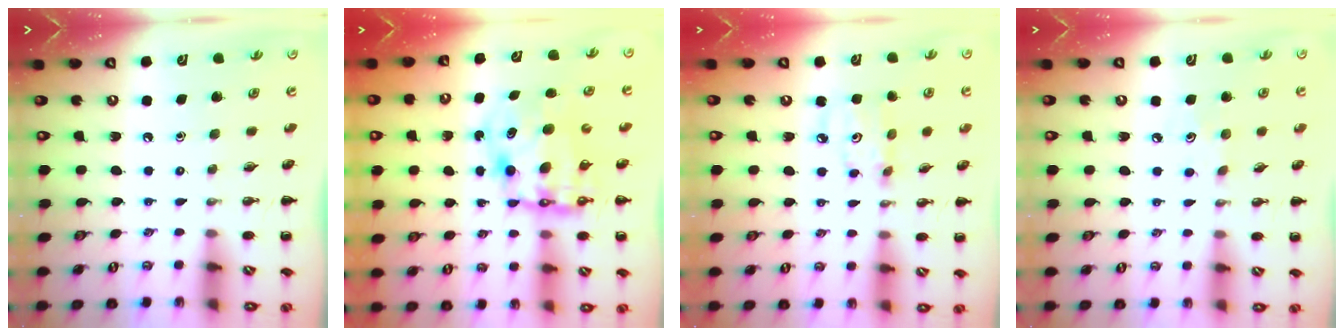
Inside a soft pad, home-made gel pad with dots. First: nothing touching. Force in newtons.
{"total": 10.1, "press": 9.7, "slide": 2.6}
{"total": 4.1, "press": 4.1, "slide": 0.6}
{"total": 4.9, "press": 4.8, "slide": 1.1}